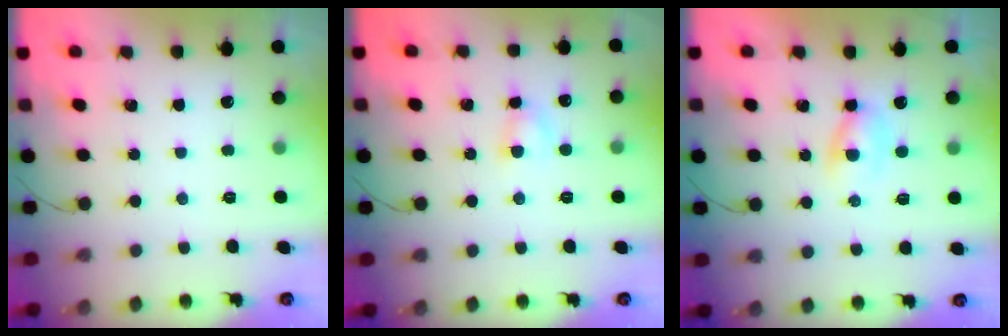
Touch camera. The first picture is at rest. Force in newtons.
{"total": 3.0, "press": 2.8, "slide": 0.9}
{"total": 2.3, "press": 2.2, "slide": 0.8}